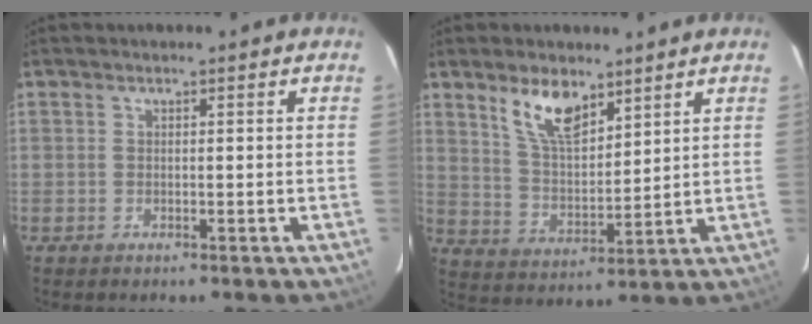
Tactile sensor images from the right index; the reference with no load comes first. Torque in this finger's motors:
{"motor_torque": [0.65, 0.55, 0.40, 0.11]}